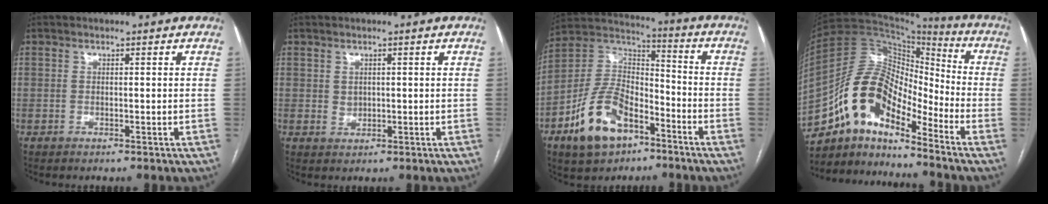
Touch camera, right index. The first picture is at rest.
{"total": 1.3, "force": [0.3, 1.1, 0.7], "torque": [-0.012, -0.003, 0.008]}
{"total": 14.3, "force": [-7.6, 7.5, 9.5], "torque": [-0.197, 0.013, -0.135]}
{"total": 13.5, "force": [-9.4, 5.2, 8.1], "torque": [-0.151, 0.055, -0.170]}